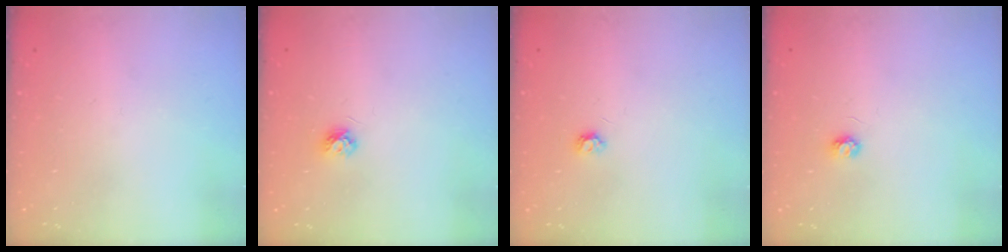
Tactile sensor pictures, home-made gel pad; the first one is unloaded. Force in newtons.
{"total": 4.5, "press": 4.5, "slide": 0.6}
{"total": 3.7, "press": 3.7, "slide": 0.4}
{"total": 3.2, "press": 3.2, "slide": 0.3}